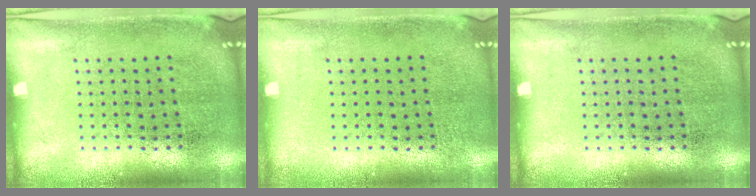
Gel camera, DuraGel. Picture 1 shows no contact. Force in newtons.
{"total": 0.0}
{"total": 0.0}